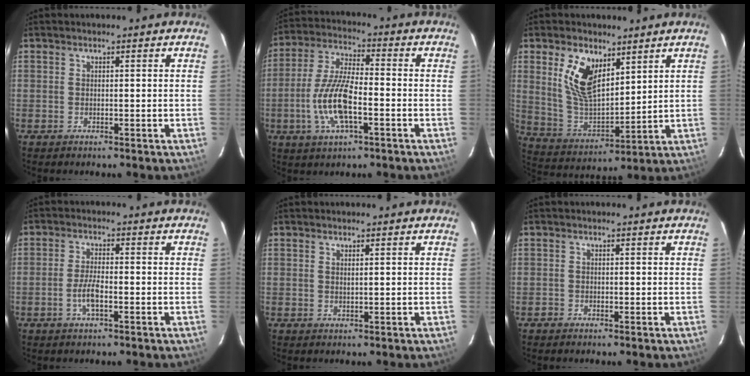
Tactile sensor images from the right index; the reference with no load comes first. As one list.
[{"total": 12.0, "force": [-3.7, 3.8, 10.8], "torque": [-0.227, -0.001, -0.073]}, {"total": 12.4, "force": [5.8, 6.4, 8.8], "torque": [-0.174, 0.006, 0.126]}, {"total": 4.0, "force": [-1.6, 1.0, 3.5], "torque": [-0.075, 0.000, -0.033]}, {"total": 0.8, "force": [0.4, 0.0, 0.6], "torque": [-0.013, 0.002, 0.008]}, {"total": 0.9, "force": [-0.6, 0.7, -0.1], "torque": [-0.001, 0.004, -0.013]}]